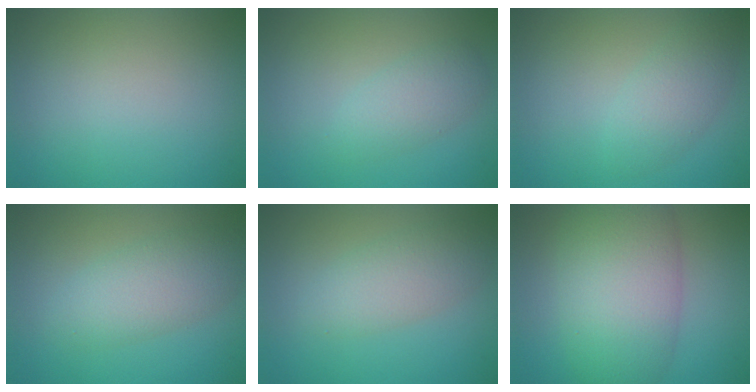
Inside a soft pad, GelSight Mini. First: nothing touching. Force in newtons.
{"total": 2.5, "press": 2.5, "slide": 0.1}
{"total": 2.9, "press": 2.9, "slide": 0.2}
{"total": 3.9, "press": 3.9, "slide": 0.2}
{"total": 3.3, "press": 3.3, "slide": 0.2}
{"total": 9.6, "press": 9.6, "slide": 0.3}